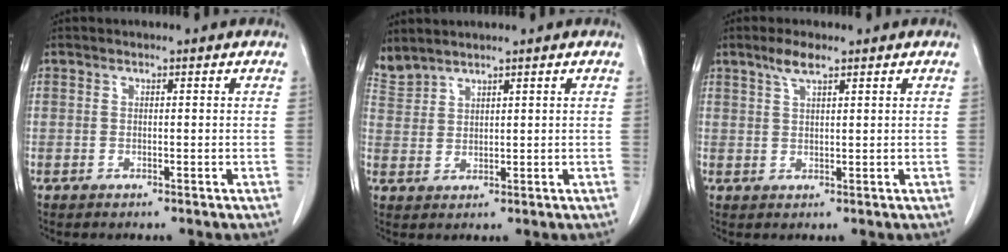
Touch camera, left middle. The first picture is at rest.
{"total": 3.1, "force": [3.1, 0.1, 0.1], "torque": [-0.014, 0.011, 0.075]}
{"total": 3.1, "force": [2.1, 0.5, 2.2], "torque": [-0.049, 0.004, 0.043]}